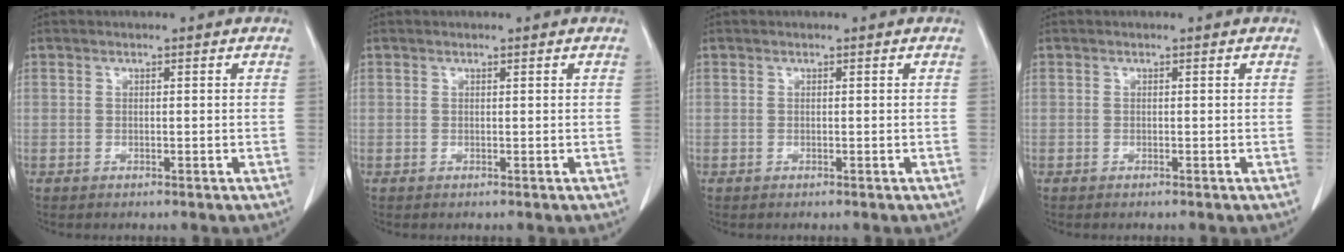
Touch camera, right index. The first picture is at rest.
{"total": 0.0}
{"total": 0.0}
{"total": 0.0}